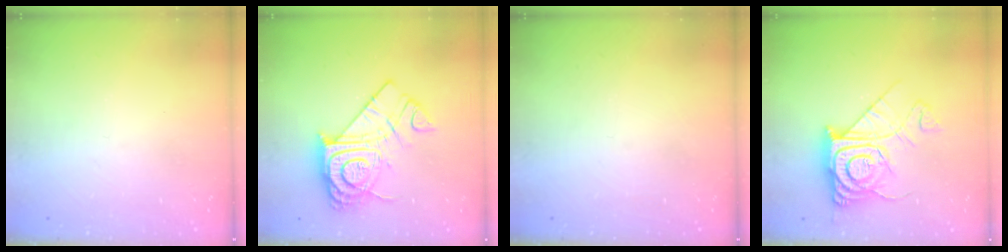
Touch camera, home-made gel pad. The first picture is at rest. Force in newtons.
{"total": 19.5, "press": 19.4, "slide": 1.6}
{"total": 0.0}
{"total": 15.1, "press": 15.0, "slide": 1.4}